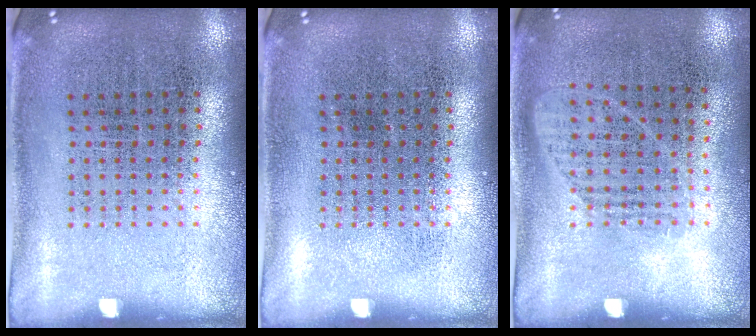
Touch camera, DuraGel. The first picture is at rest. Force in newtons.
{"total": 0.0}
{"total": 1.0, "press": 0.8, "slide": 0.6}